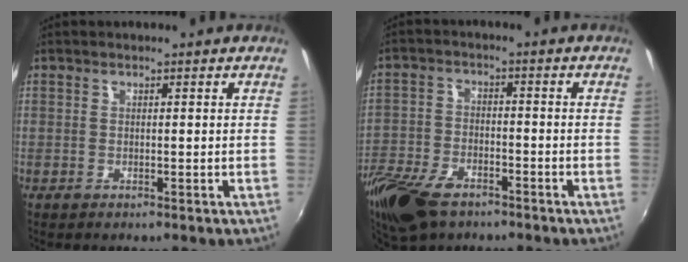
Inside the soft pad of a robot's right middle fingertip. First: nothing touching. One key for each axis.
{"total": 13.8, "fx": -9.3, "fy": 6.8, "fz": 7.5, "tx": -0.189, "ty": -0.028, "tz": -0.181}